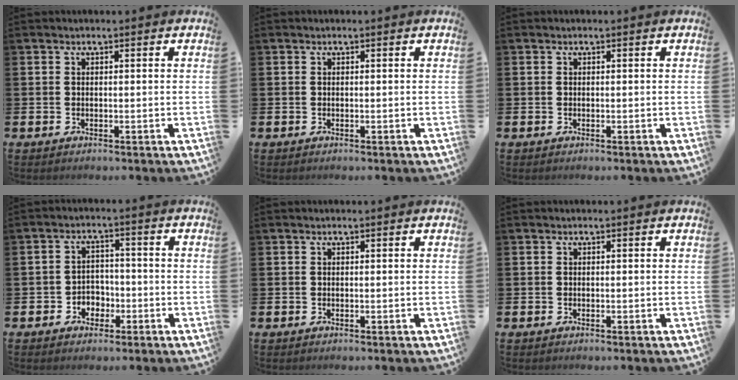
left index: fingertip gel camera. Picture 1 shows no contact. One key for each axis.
{"total": 0.0}
{"total": 0.0}
{"total": 3.0, "fx": -1.7, "fy": 2.3, "fz": 0.6, "tx": -0.016, "ty": 0.003, "tz": -0.041}
{"total": 0.0}
{"total": 0.0}